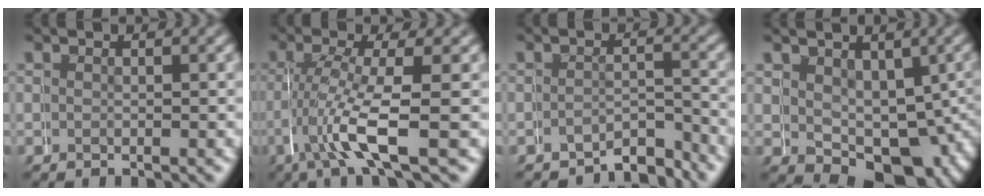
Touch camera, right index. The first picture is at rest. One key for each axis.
{"total": 4.2, "fx": -1.5, "fy": 0.8, "fz": 3.9, "tx": -0.093, "ty": -0.015, "tz": -0.018}
{"total": 3.5, "fx": -3.4, "fy": 0.8, "fz": 0.1, "tx": 0.007, "ty": -0.009, "tz": -0.057}
{"total": 5.8, "fx": -0.7, "fy": 4.2, "fz": 3.9, "tx": -0.046, "ty": -0.021, "tz": 0.001}